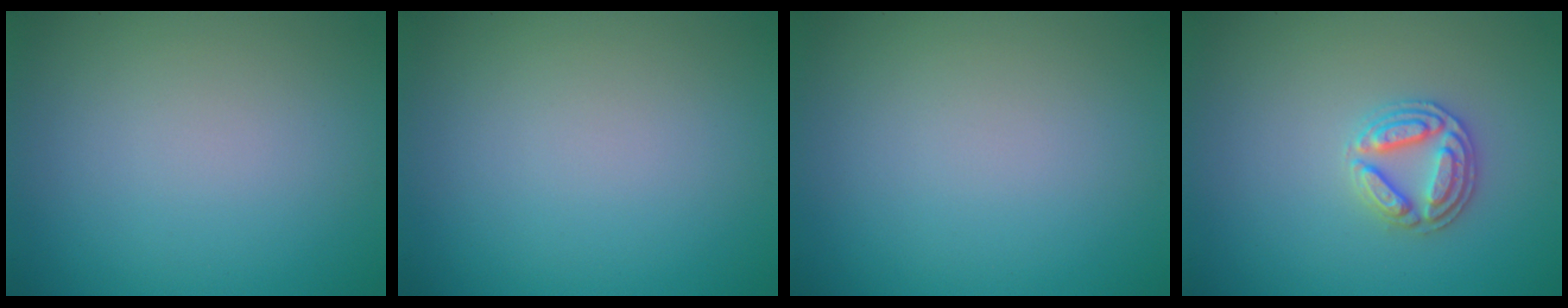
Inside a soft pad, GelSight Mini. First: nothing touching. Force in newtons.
{"total": 0.0}
{"total": 0.0}
{"total": 2.8, "press": 2.8, "slide": 0.3}